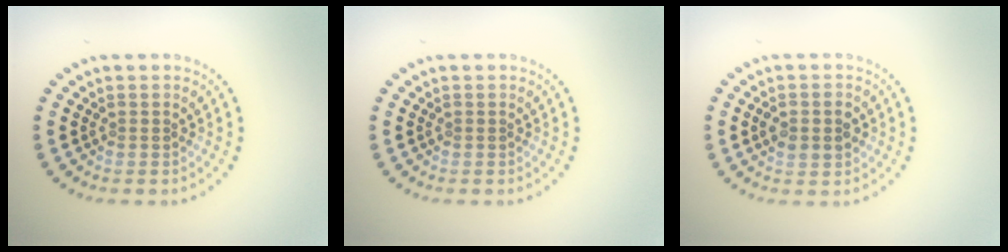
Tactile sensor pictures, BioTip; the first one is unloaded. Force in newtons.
{"total": 0.0}
{"total": 2.8, "press": 2.8, "slide": 0.0}